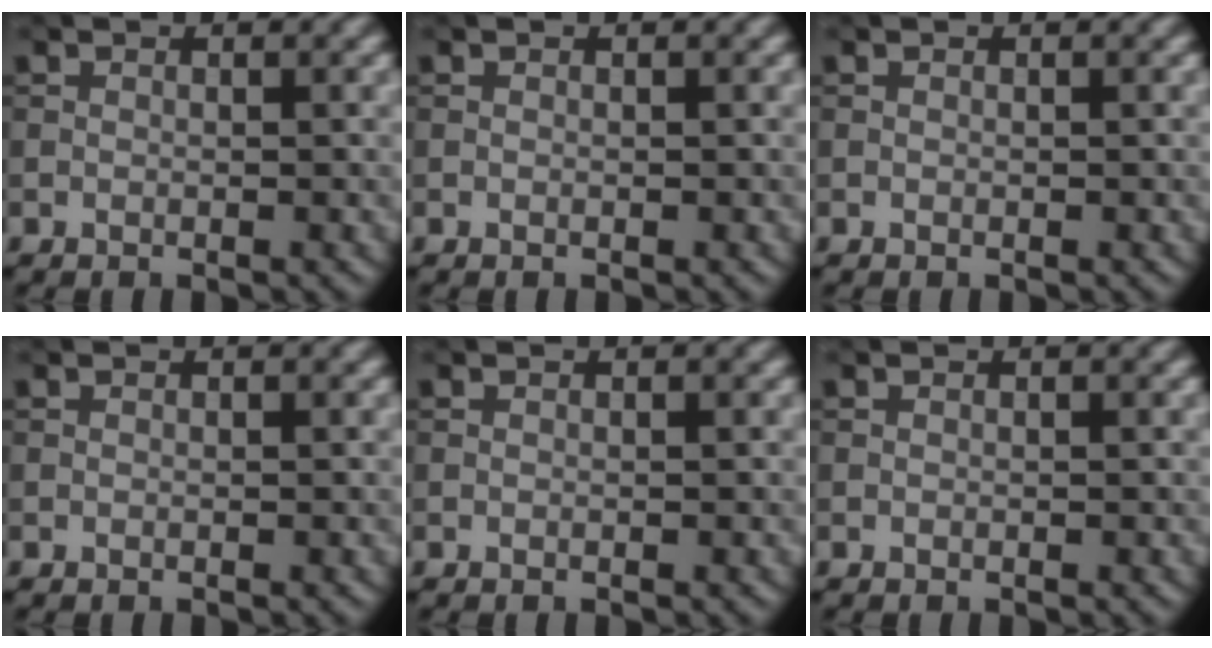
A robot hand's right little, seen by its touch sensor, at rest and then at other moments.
{"total": 0.0}
{"total": 0.0}
{"total": 0.0}
{"total": 0.0}
{"total": 0.0}